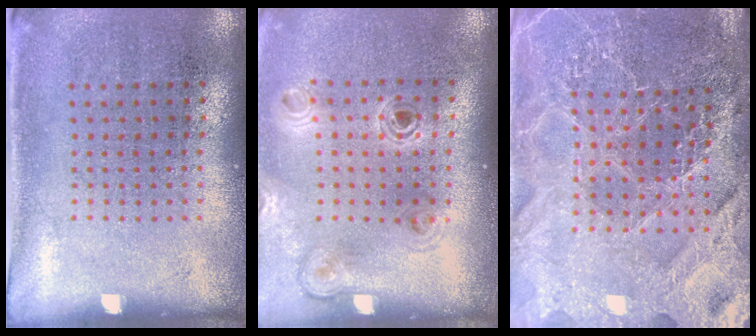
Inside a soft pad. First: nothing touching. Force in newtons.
{"total": 1.1, "press": 1.1, "slide": 0.1}
{"total": 4.7, "press": 4.3, "slide": 1.9}